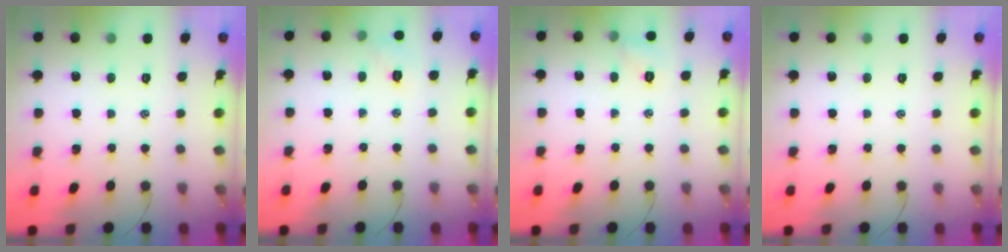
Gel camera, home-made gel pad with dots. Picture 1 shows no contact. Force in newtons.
{"total": 5.6, "press": 5.4, "slide": 1.5}
{"total": 5.6, "press": 5.4, "slide": 1.6}
{"total": 0.0}